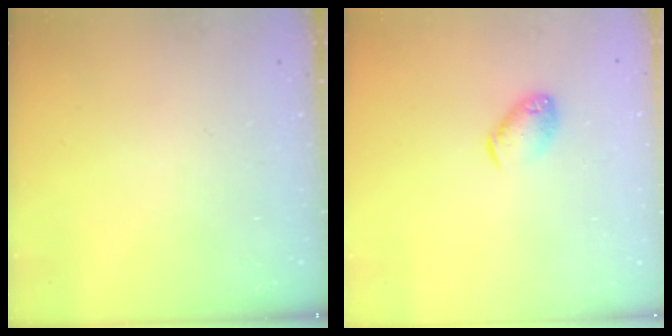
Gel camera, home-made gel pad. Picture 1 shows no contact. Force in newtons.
{"total": 8.0, "press": 7.9, "slide": 1.4}